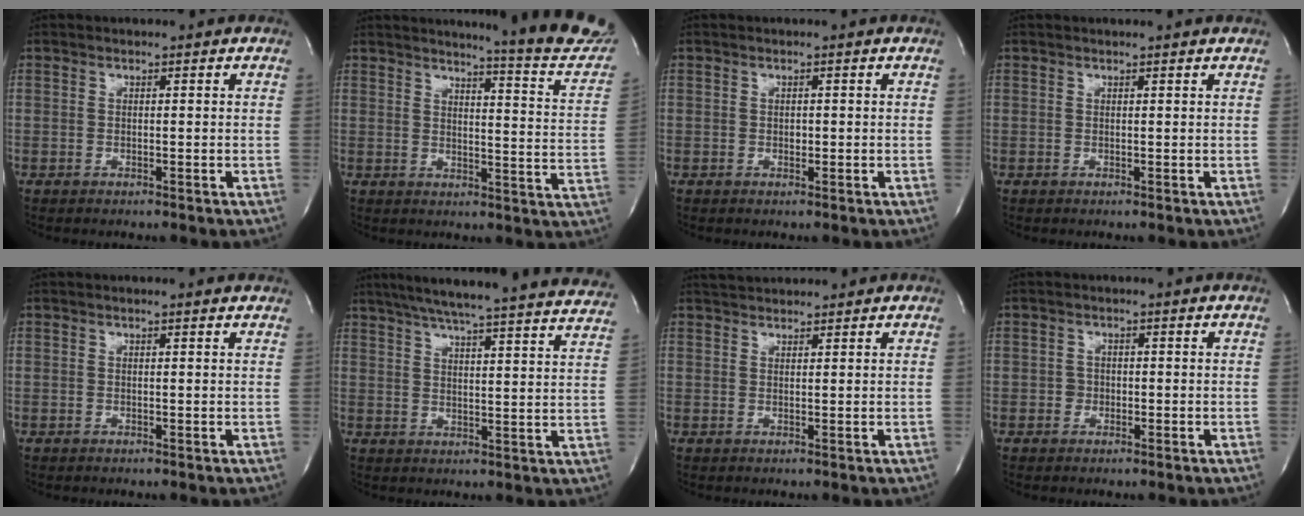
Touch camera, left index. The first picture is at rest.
{"total": 16.8, "force": [15.9, -0.4, 5.2], "torque": [-0.068, -0.116, 0.170]}
{"total": 0.5, "force": [0.0, 0.4, 0.4], "torque": [-0.004, 0.002, -0.002]}
{"total": 1.7, "force": [1.7, -0.3, 0.4], "torque": [-0.014, 0.004, 0.019]}
{"total": 1.9, "force": [1.7, 0.0, 0.8], "torque": [-0.019, 0.009, 0.015]}
{"total": 31.2, "force": [28.3, 1.0, 13.2], "torque": [-0.213, -0.050, 0.343]}
{"total": 3.9, "force": [3.7, 0.6, 0.9], "torque": [-0.017, 0.033, 0.065]}
{"total": 1.2, "force": [-0.3, 1.1, 0.3], "torque": [0.000, 0.005, -0.006]}